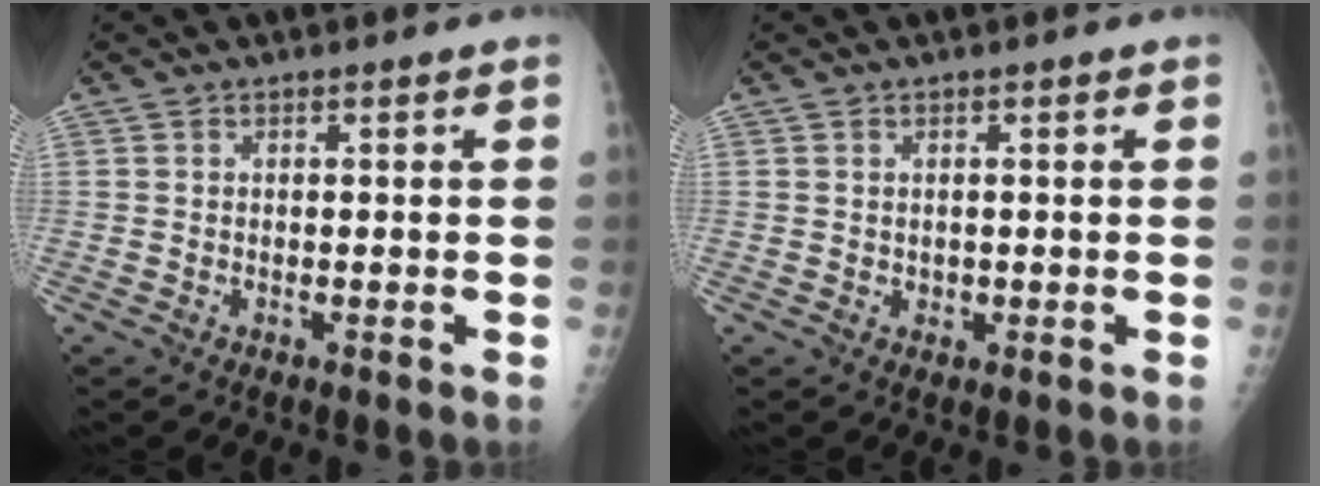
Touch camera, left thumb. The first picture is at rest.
{"total": 1.8, "force": [0.1, 1.6, 0.8], "torque": [-0.005, 0.000, 0.006]}